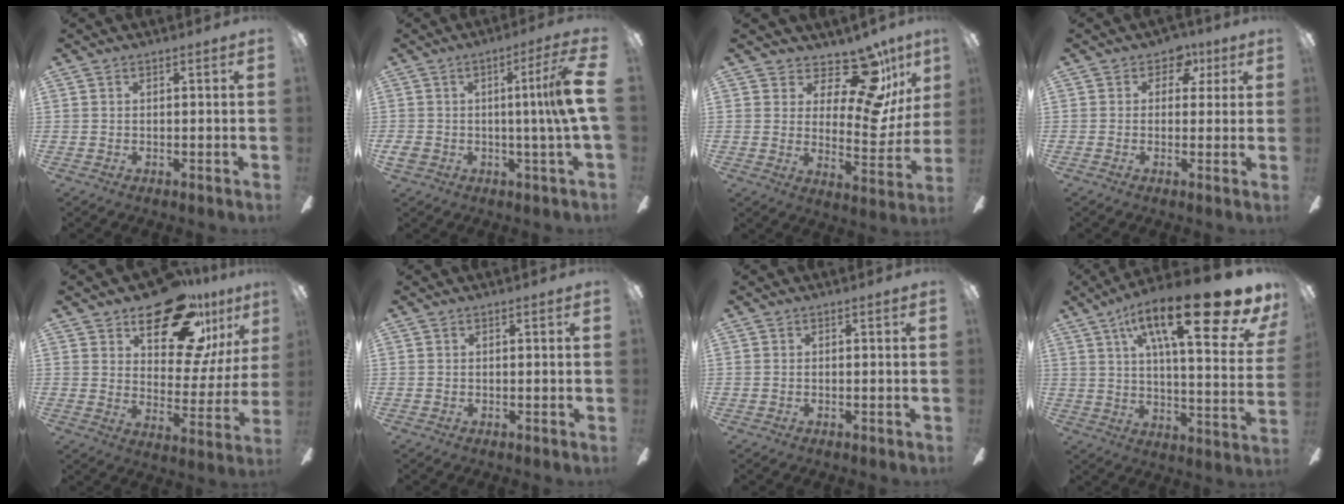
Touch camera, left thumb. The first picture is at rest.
{"total": 11.6, "force": [0.6, 1.3, 11.5], "torque": [-0.191, -0.004, 0.005]}
{"total": 16.7, "force": [11.2, 7.0, 10.1], "torque": [-0.140, -0.089, 0.190]}
{"total": 5.2, "force": [2.5, 3.4, 3.1], "torque": [-0.029, -0.009, 0.039]}
{"total": 23.4, "force": [15.9, 11.0, 13.2], "torque": [-0.187, -0.093, 0.269]}
{"total": 0.0}
{"total": 0.0}
{"total": 24.5, "force": [14.1, 6.1, 19.1], "torque": [-0.294, -0.080, 0.215]}